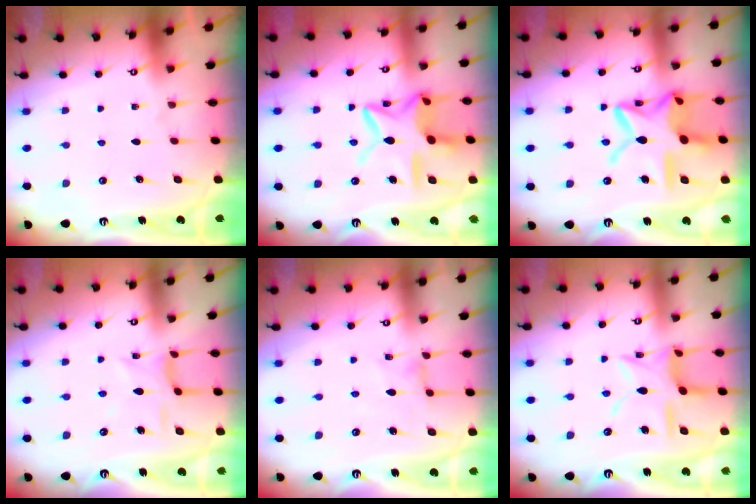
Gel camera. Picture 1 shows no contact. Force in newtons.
{"total": 15.7, "press": 15.6, "slide": 1.2}
{"total": 18.8, "press": 18.7, "slide": 1.4}
{"total": 5.3, "press": 5.3, "slide": 0.4}
{"total": 1.5, "press": 1.4, "slide": 0.4}
{"total": 12.4, "press": 12.4, "slide": 1.1}